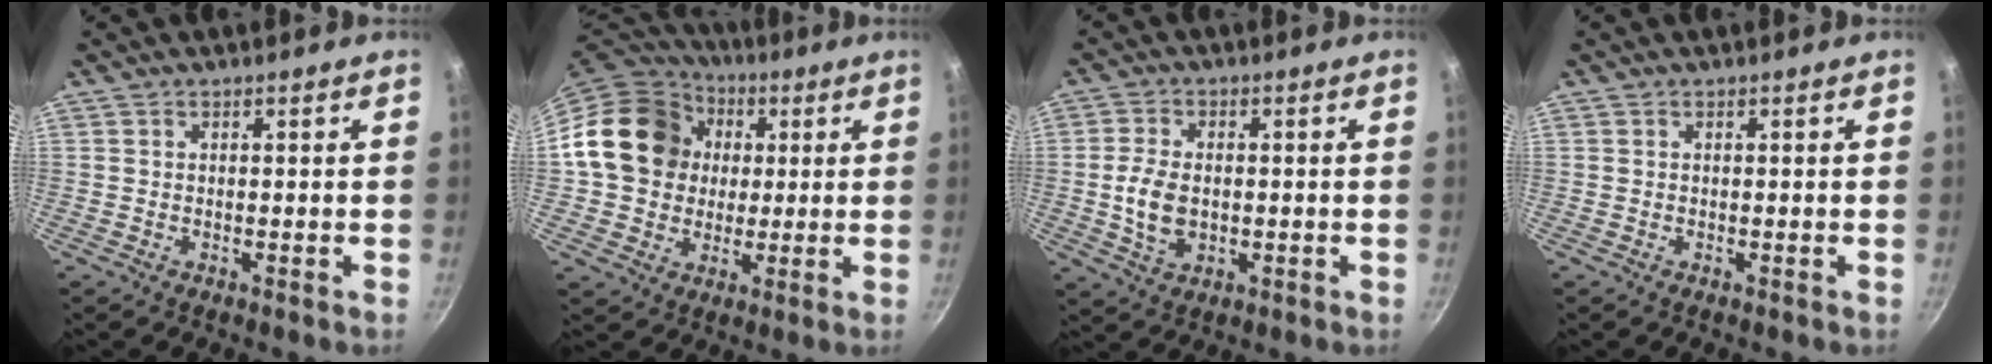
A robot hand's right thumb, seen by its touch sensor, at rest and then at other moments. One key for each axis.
{"total": 18.5, "fx": 2.5, "fy": 15.7, "fz": 9.4, "tx": -0.139, "ty": 0.029, "tz": 0.036}
{"total": 7.4, "fx": -0.5, "fy": 4.8, "fz": 5.6, "tx": -0.105, "ty": 0.004, "tz": -0.007}
{"total": 0.0}